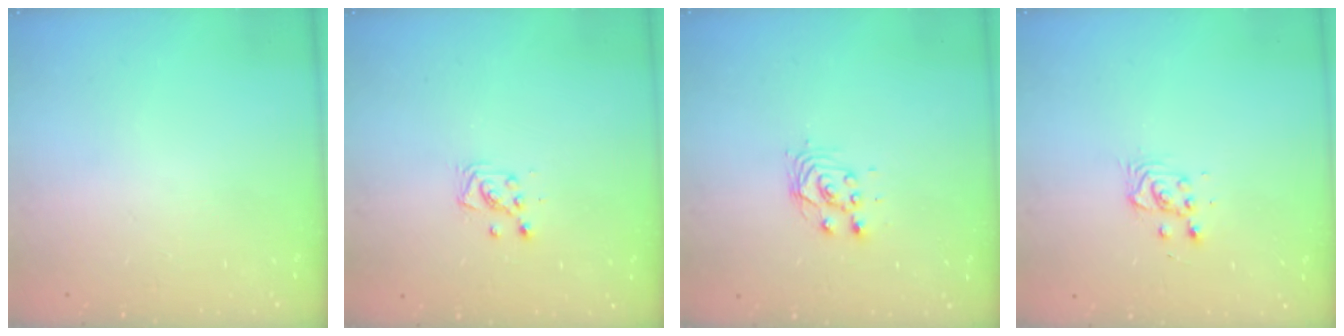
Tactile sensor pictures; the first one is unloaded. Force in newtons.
{"total": 3.6, "press": 3.6, "slide": 0.2}
{"total": 4.4, "press": 4.4, "slide": 0.2}
{"total": 3.2, "press": 3.2, "slide": 0.2}